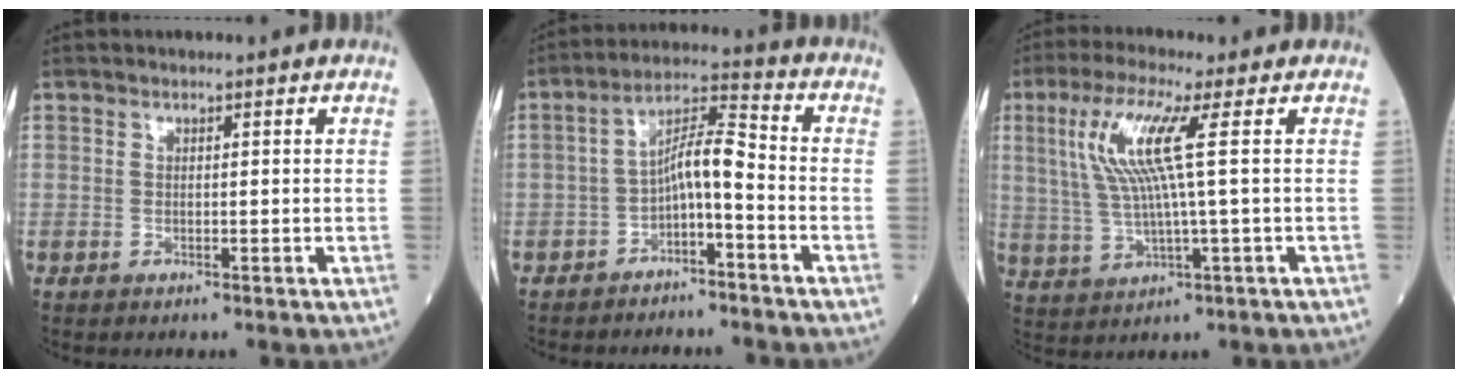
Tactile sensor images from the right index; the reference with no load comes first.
{"total": 6.5, "force": [-2.6, 1.5, 5.8], "torque": [-0.101, 0.029, -0.047]}
{"total": 9.1, "force": [2.5, -0.2, 8.8], "torque": [-0.195, 0.010, 0.049]}